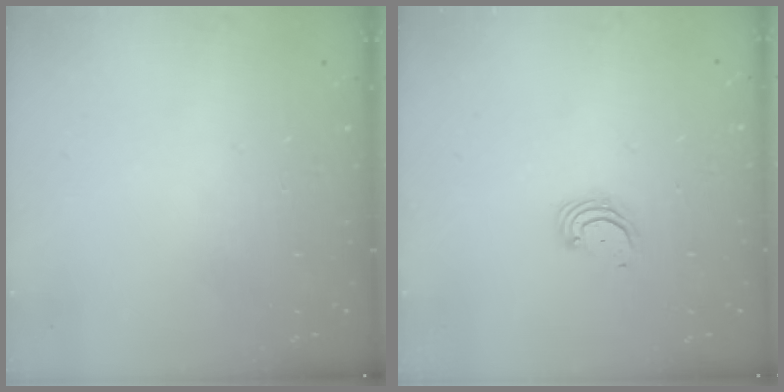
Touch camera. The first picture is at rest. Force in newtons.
{"total": 2.6, "press": 2.6, "slide": 0.3}